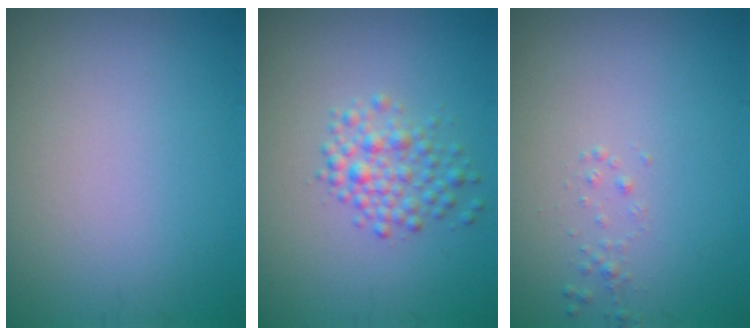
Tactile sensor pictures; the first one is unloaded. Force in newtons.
{"total": 2.6, "press": 2.6, "slide": 0.0}
{"total": 0.7, "press": 0.6, "slide": 0.1}